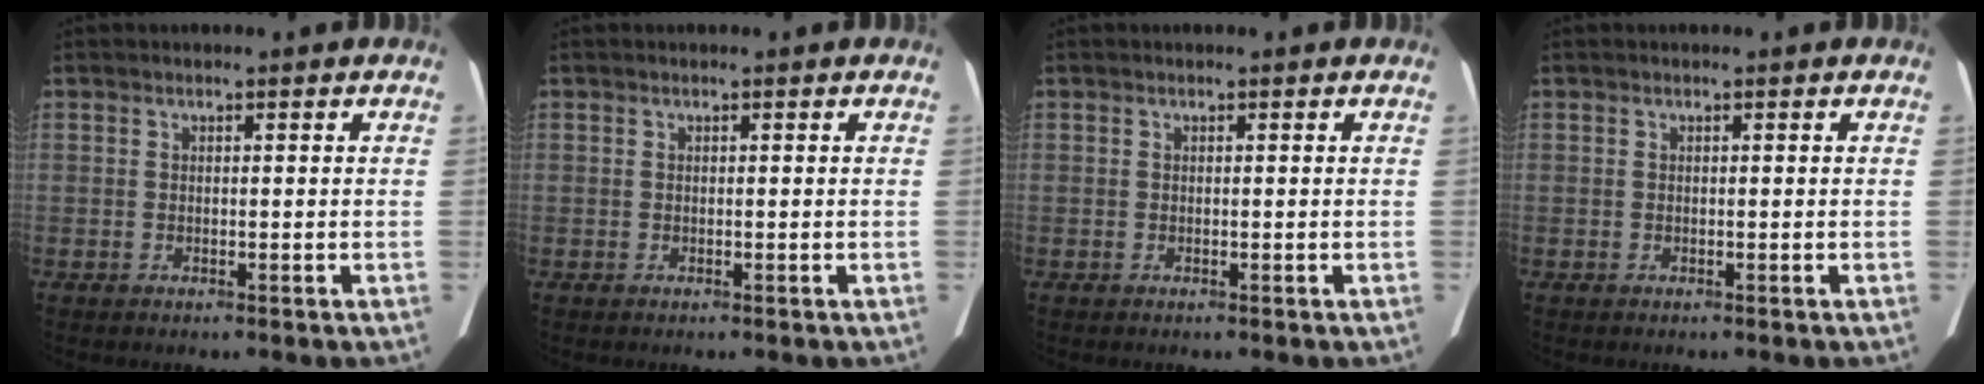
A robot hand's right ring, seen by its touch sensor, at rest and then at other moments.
{"total": 0.0}
{"total": 0.0}
{"total": 0.0}